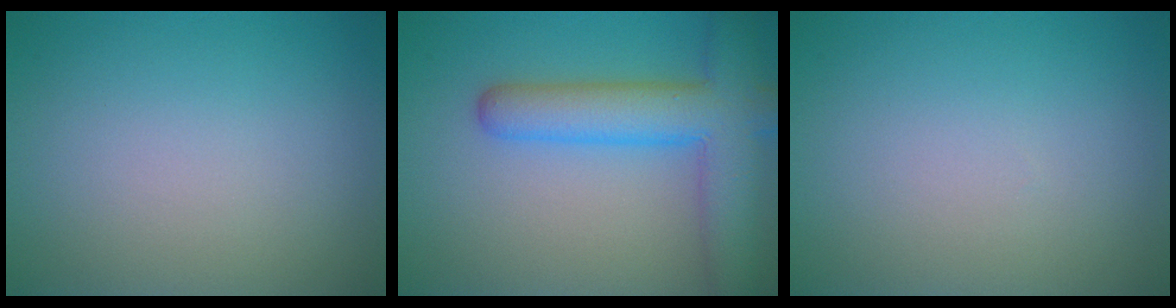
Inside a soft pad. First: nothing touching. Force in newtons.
{"total": 6.5, "press": 6.5, "slide": 0.3}
{"total": 0.0}